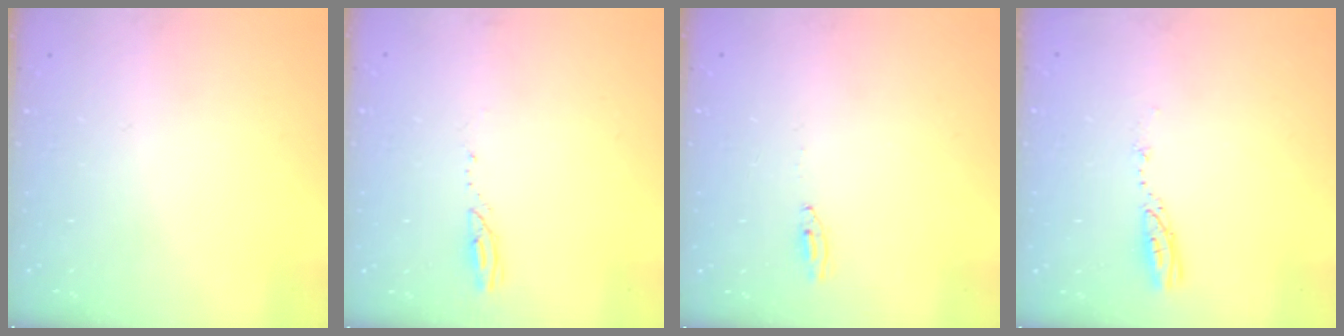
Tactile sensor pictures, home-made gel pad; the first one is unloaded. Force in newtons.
{"total": 2.4, "press": 2.4, "slide": 0.3}
{"total": 2.0, "press": 2.0, "slide": 0.2}
{"total": 3.8, "press": 3.8, "slide": 0.4}